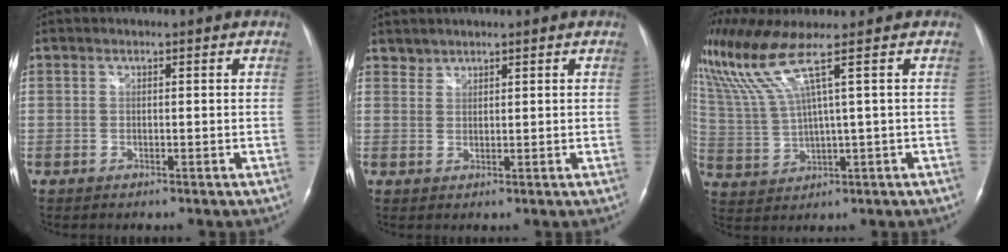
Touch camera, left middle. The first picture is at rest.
{"total": 1.4, "force": [1.3, 0.4, -0.4], "torque": [0.009, 0.006, 0.024]}
{"total": 8.2, "force": [5.2, -1.8, 6.0], "torque": [-0.140, 0.008, 0.120]}